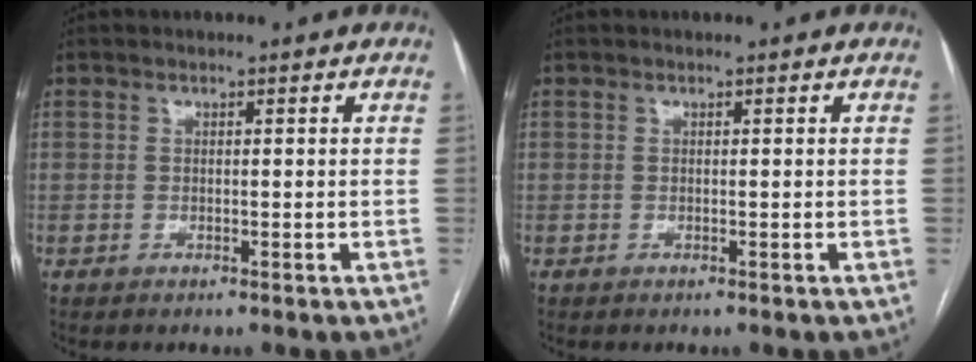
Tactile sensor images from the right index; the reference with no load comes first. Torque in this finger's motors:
{"motor_torque": [0.00, 0.00, 0.00, 0.00]}